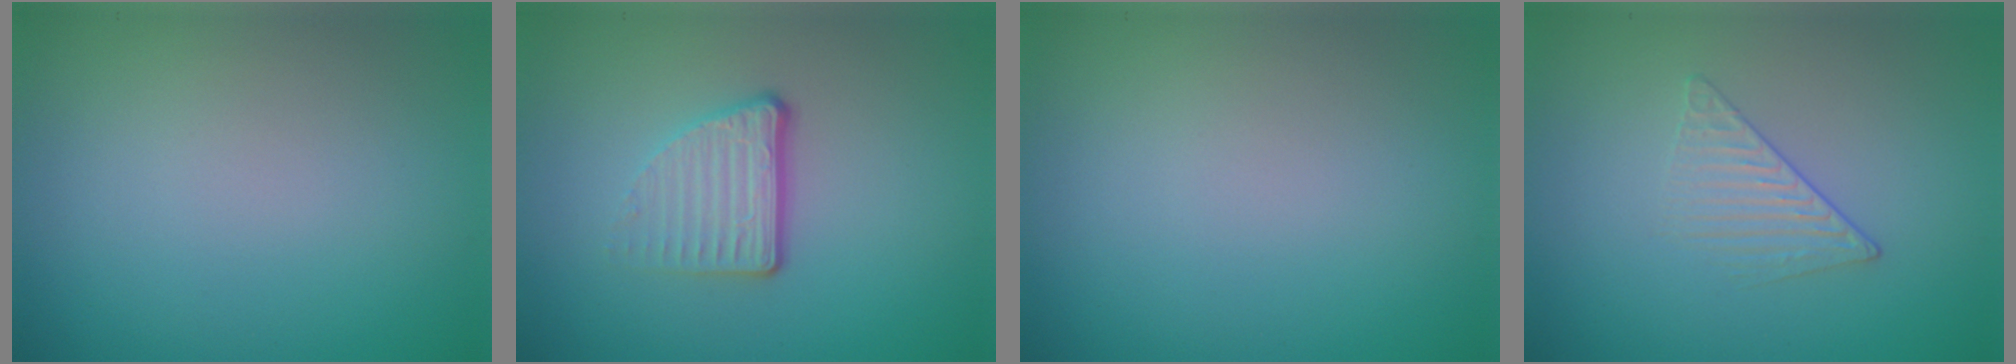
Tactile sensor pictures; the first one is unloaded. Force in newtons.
{"total": 3.4, "press": 2.2, "slide": 2.6}
{"total": 0.0}
{"total": 1.5, "press": 0.7, "slide": 1.3}